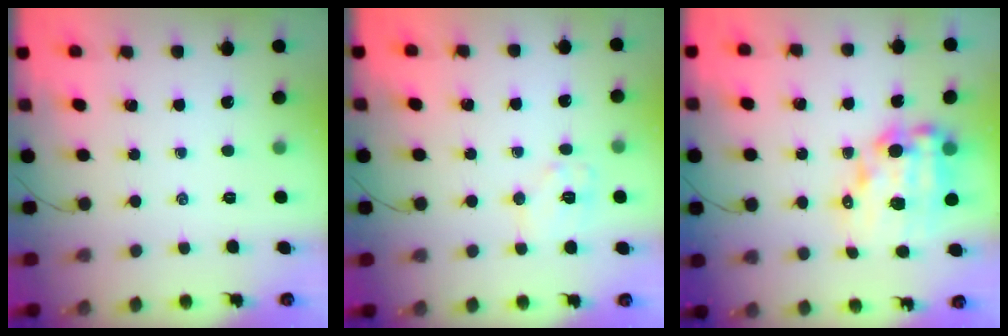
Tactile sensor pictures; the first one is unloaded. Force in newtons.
{"total": 8.1, "press": 8.1, "slide": 0.9}
{"total": 14.5, "press": 14.1, "slide": 3.3}